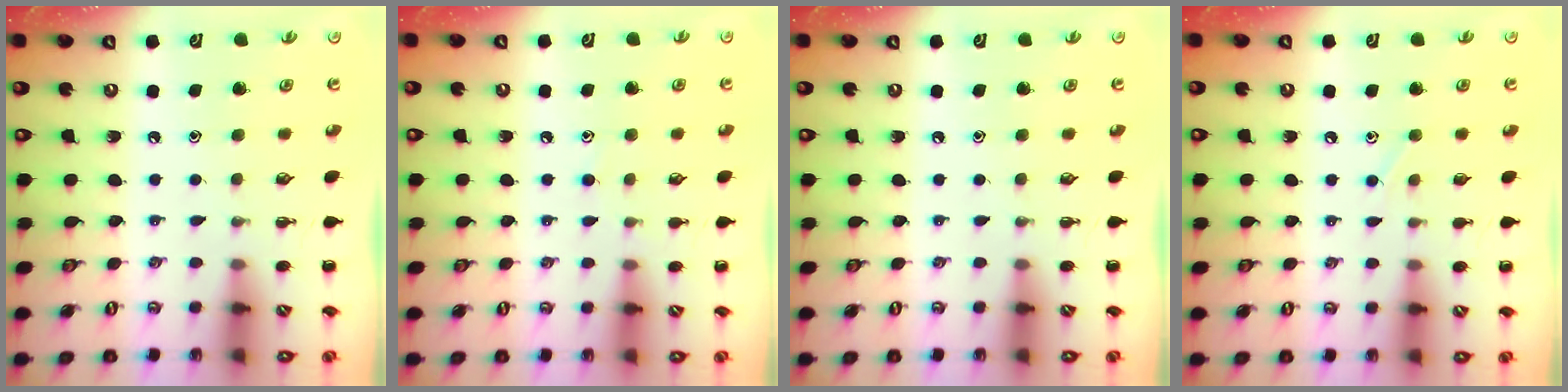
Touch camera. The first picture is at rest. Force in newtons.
{"total": 7.5, "press": 7.1, "slide": 2.2}
{"total": 0.0}
{"total": 4.0, "press": 3.8, "slide": 1.2}